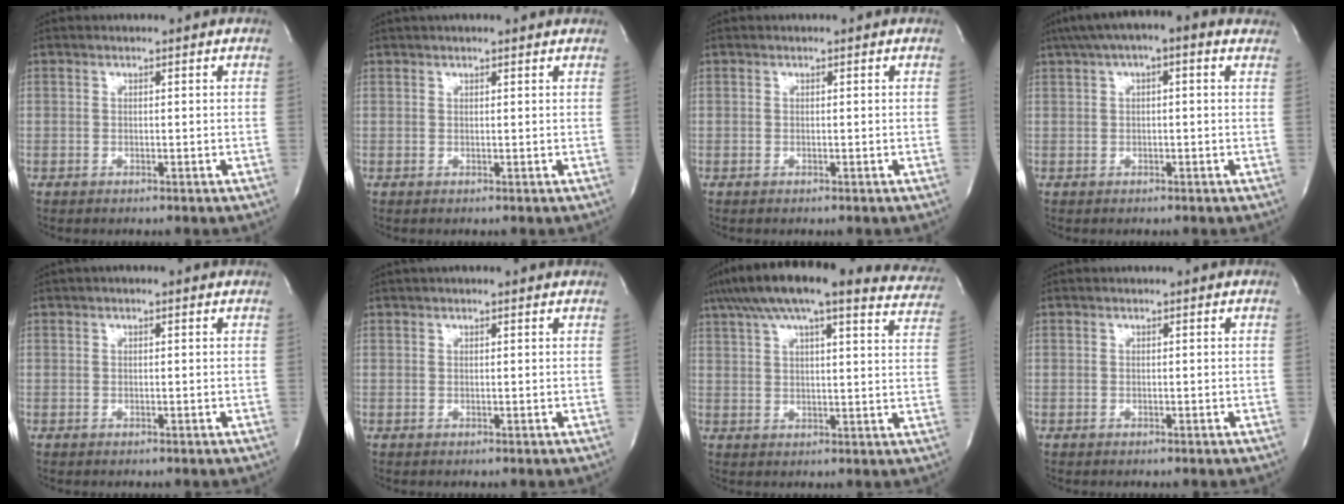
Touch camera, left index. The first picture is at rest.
{"total": 5.3, "force": [4.7, 0.7, 2.2], "torque": [-0.032, 0.032, 0.057]}
{"total": 0.0}
{"total": 9.0, "force": [5.6, 2.4, 6.6], "torque": [-0.106, 0.050, 0.074]}
{"total": 0.9, "force": [0.5, 0.3, 0.6], "torque": [-0.016, 0.012, 0.006]}
{"total": 2.8, "force": [2.4, 0.4, 1.4], "torque": [-0.021, 0.029, 0.031]}
{"total": 26.0, "force": [21.8, 5.4, 13.1], "torque": [-0.211, 0.010, 0.264]}
{"total": 0.0}